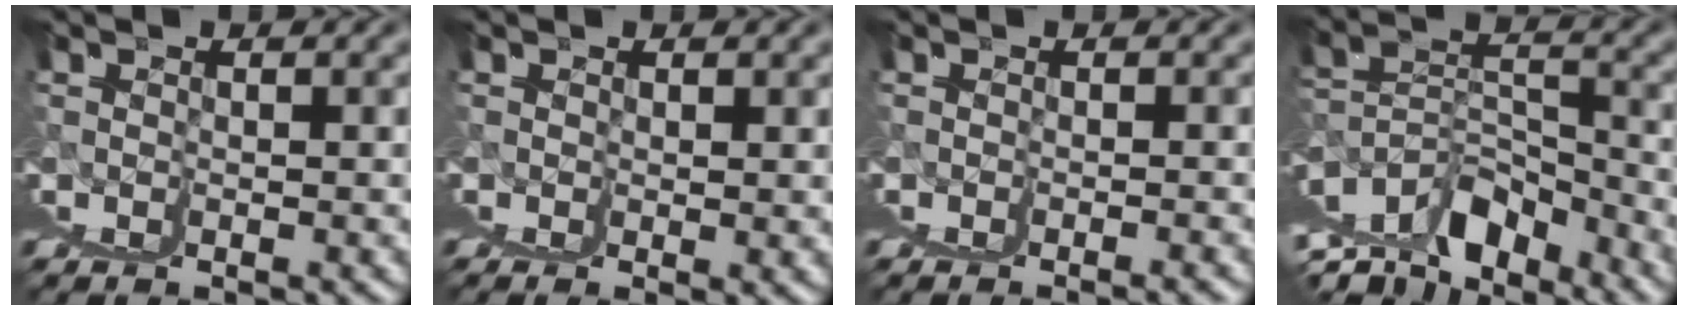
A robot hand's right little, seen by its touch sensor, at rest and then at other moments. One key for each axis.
{"total": 1.6, "fx": 1.2, "fy": -0.1, "fz": 1.0, "tx": -0.001, "ty": 0.013, "tz": 0.016}
{"total": 1.3, "fx": -0.3, "fy": -1.2, "fz": -0.3, "tx": 0.007, "ty": 0.011, "tz": -0.007}
{"total": 4.8, "fx": 0.4, "fy": -0.6, "fz": 4.8, "tx": -0.046, "ty": 0.027, "tz": 0.017}